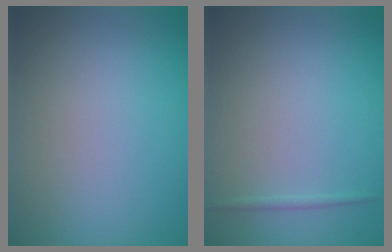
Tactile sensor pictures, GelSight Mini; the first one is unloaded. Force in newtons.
{"total": 0.6, "press": 0.6, "slide": 0.0}